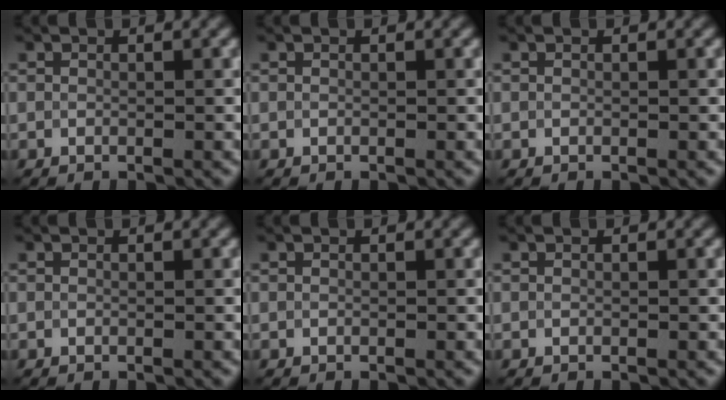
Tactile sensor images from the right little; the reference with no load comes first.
{"total": 0.0}
{"total": 0.0}
{"total": 0.0}
{"total": 0.0}
{"total": 0.0}